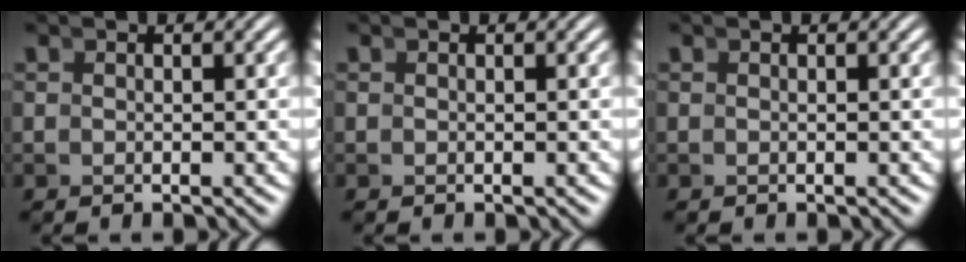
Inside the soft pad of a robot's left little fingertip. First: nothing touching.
{"total": 0.0}
{"total": 0.0}